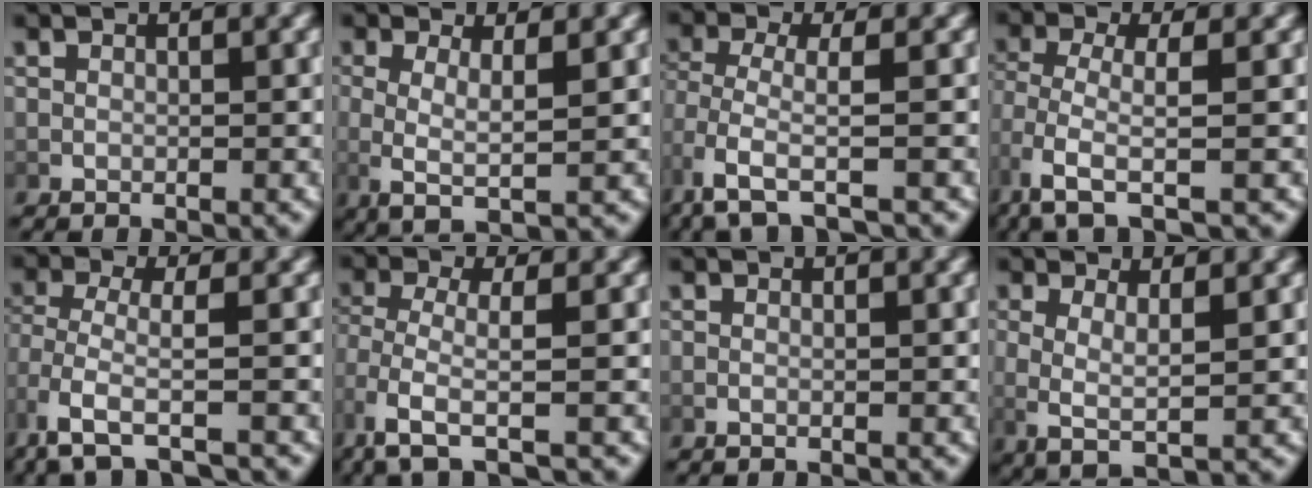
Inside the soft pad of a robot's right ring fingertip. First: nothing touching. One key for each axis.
{"total": 4.7, "fx": 0.2, "fy": 1.8, "fz": 4.3, "tx": -0.085, "ty": -0.017, "tz": 0.015}
{"total": 3.2, "fx": -1.1, "fy": 0.7, "fz": 2.9, "tx": -0.076, "ty": -0.022, "tz": -0.004}
{"total": 3.8, "fx": -0.8, "fy": 1.1, "fz": 3.5, "tx": -0.084, "ty": -0.022, "tz": 0.002}
{"total": 3.4, "fx": -1.6, "fy": 0.9, "fz": 2.9, "tx": -0.076, "ty": -0.024, "tz": -0.012}
{"total": 3.5, "fx": -0.9, "fy": 0.9, "fz": 3.2, "tx": -0.079, "ty": -0.020, "tz": 0.000}
{"total": 0.6, "fx": -0.5, "fy": 0.0, "fz": 0.3, "tx": -0.007, "ty": 0.000, "tz": -0.008}
{"total": 4.9, "fx": 0.6, "fy": 2.5, "fz": 4.2, "tx": -0.087, "ty": -0.016, "tz": 0.020}